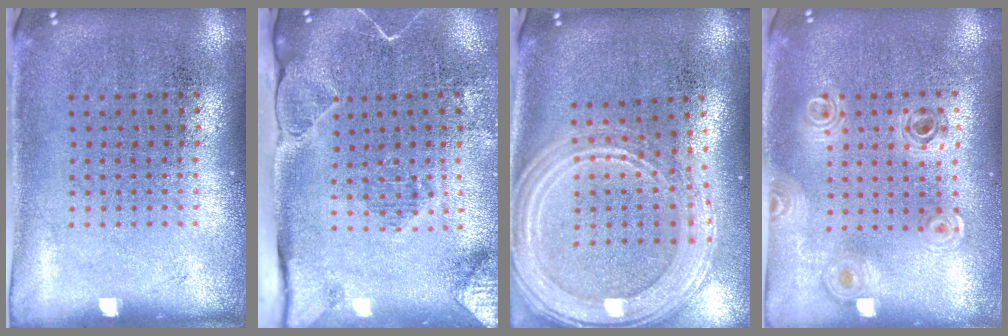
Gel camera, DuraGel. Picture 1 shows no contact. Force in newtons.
{"total": 2.1, "press": 2.0, "slide": 0.6}
{"total": 2.5, "press": 2.2, "slide": 1.3}
{"total": 0.9, "press": 0.9, "slide": 0.1}